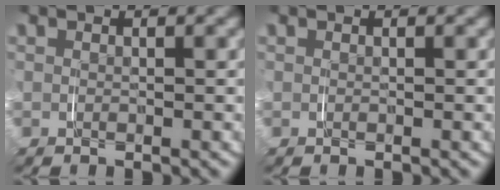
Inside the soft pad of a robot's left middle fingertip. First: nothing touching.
{"total": 0.0}